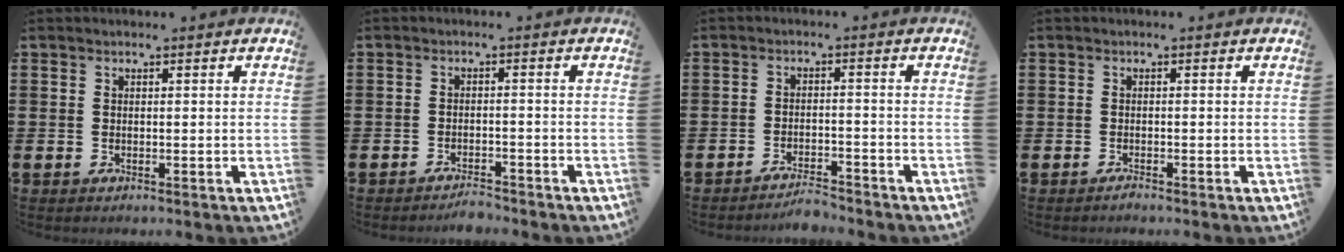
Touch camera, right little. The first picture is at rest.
{"total": 1.9, "force": [-1.8, 0.2, 0.1], "torque": [-0.009, 0.004, -0.039]}
{"total": 2.6, "force": [-2.6, 0.1, 0.3], "torque": [-0.011, 0.005, -0.054]}
{"total": 0.5, "force": [-0.5, 0.0, 0.2], "torque": [-0.004, -0.004, -0.010]}